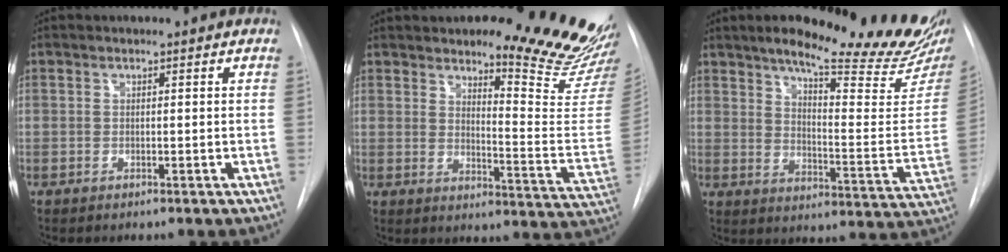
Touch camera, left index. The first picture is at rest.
{"total": 17.6, "force": [15.5, 1.5, 8.2], "torque": [-0.094, -0.125, 0.176]}
{"total": 24.1, "force": [19.8, 2.6, 13.4], "torque": [-0.186, -0.084, 0.246]}